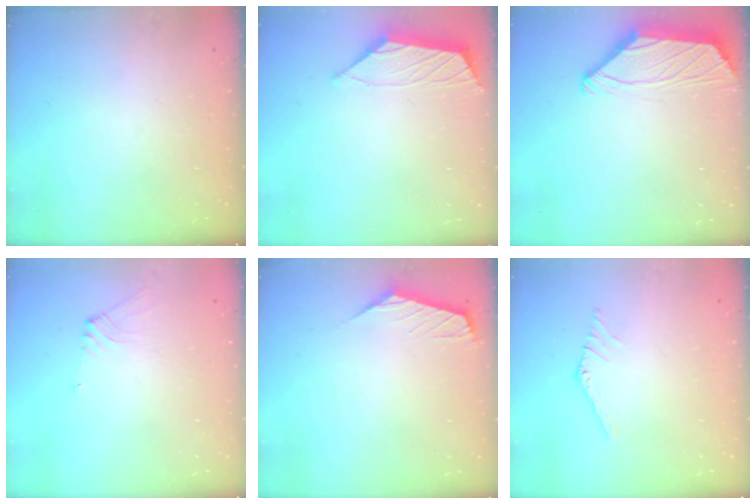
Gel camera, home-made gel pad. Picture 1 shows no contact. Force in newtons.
{"total": 1.2, "press": 1.2, "slide": 0.2}
{"total": 2.0, "press": 1.8, "slide": 0.8}
{"total": 2.2, "press": 2.1, "slide": 0.6}
{"total": 0.7, "press": 0.6, "slide": 0.5}
{"total": 0.0}